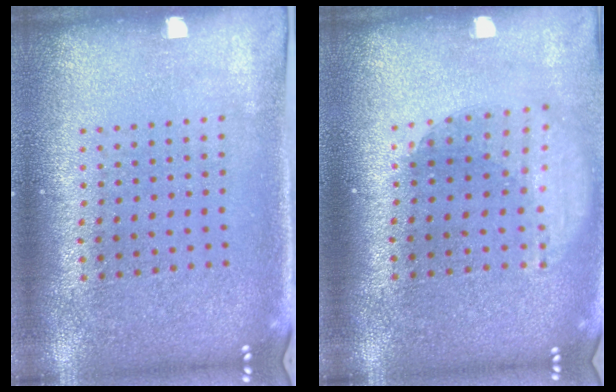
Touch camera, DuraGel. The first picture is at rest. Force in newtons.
{"total": 1.9, "press": 1.4, "slide": 1.2}